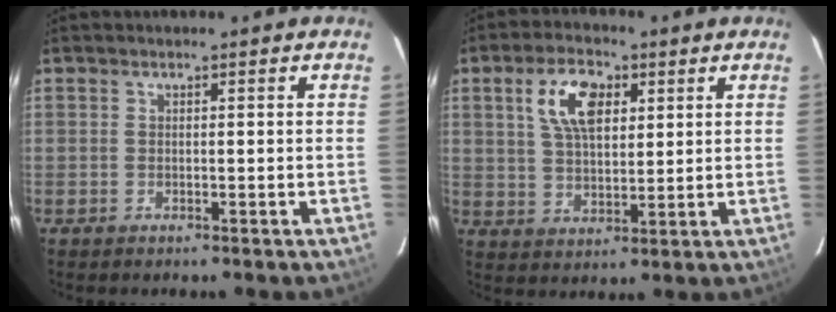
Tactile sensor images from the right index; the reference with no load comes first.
{"total": 9.2, "force": [3.6, 4.8, 7.0], "torque": [-0.133, 0.019, 0.069]}